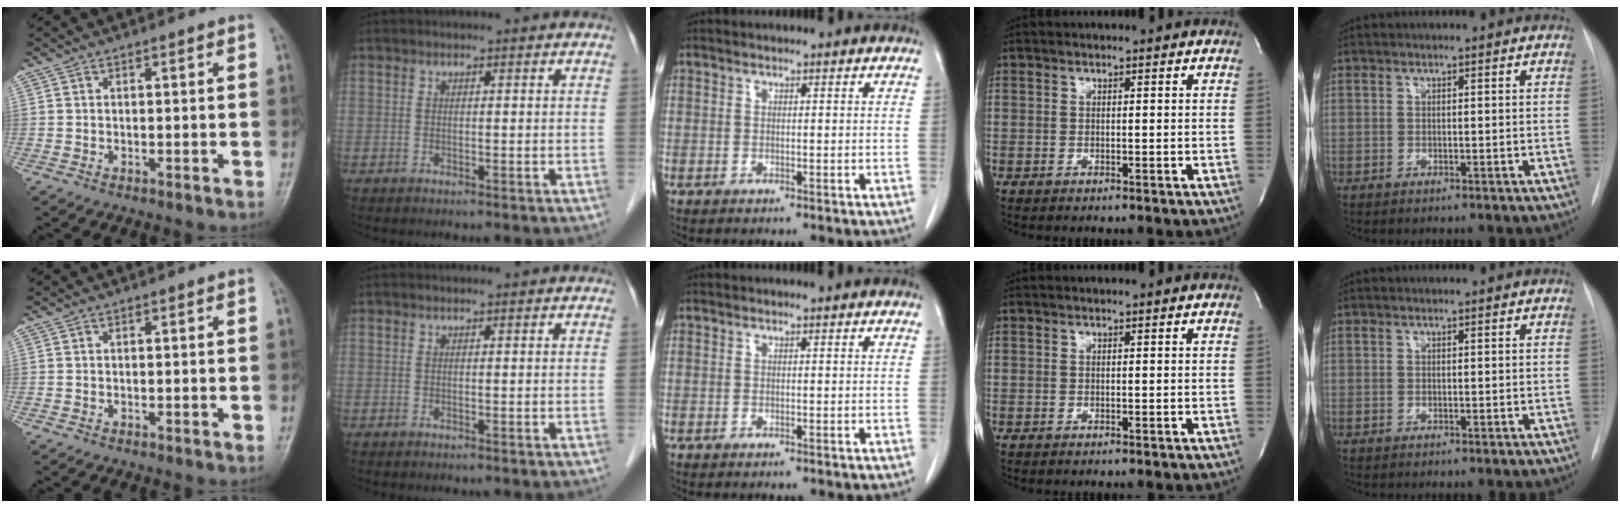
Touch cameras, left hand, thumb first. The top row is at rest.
{}